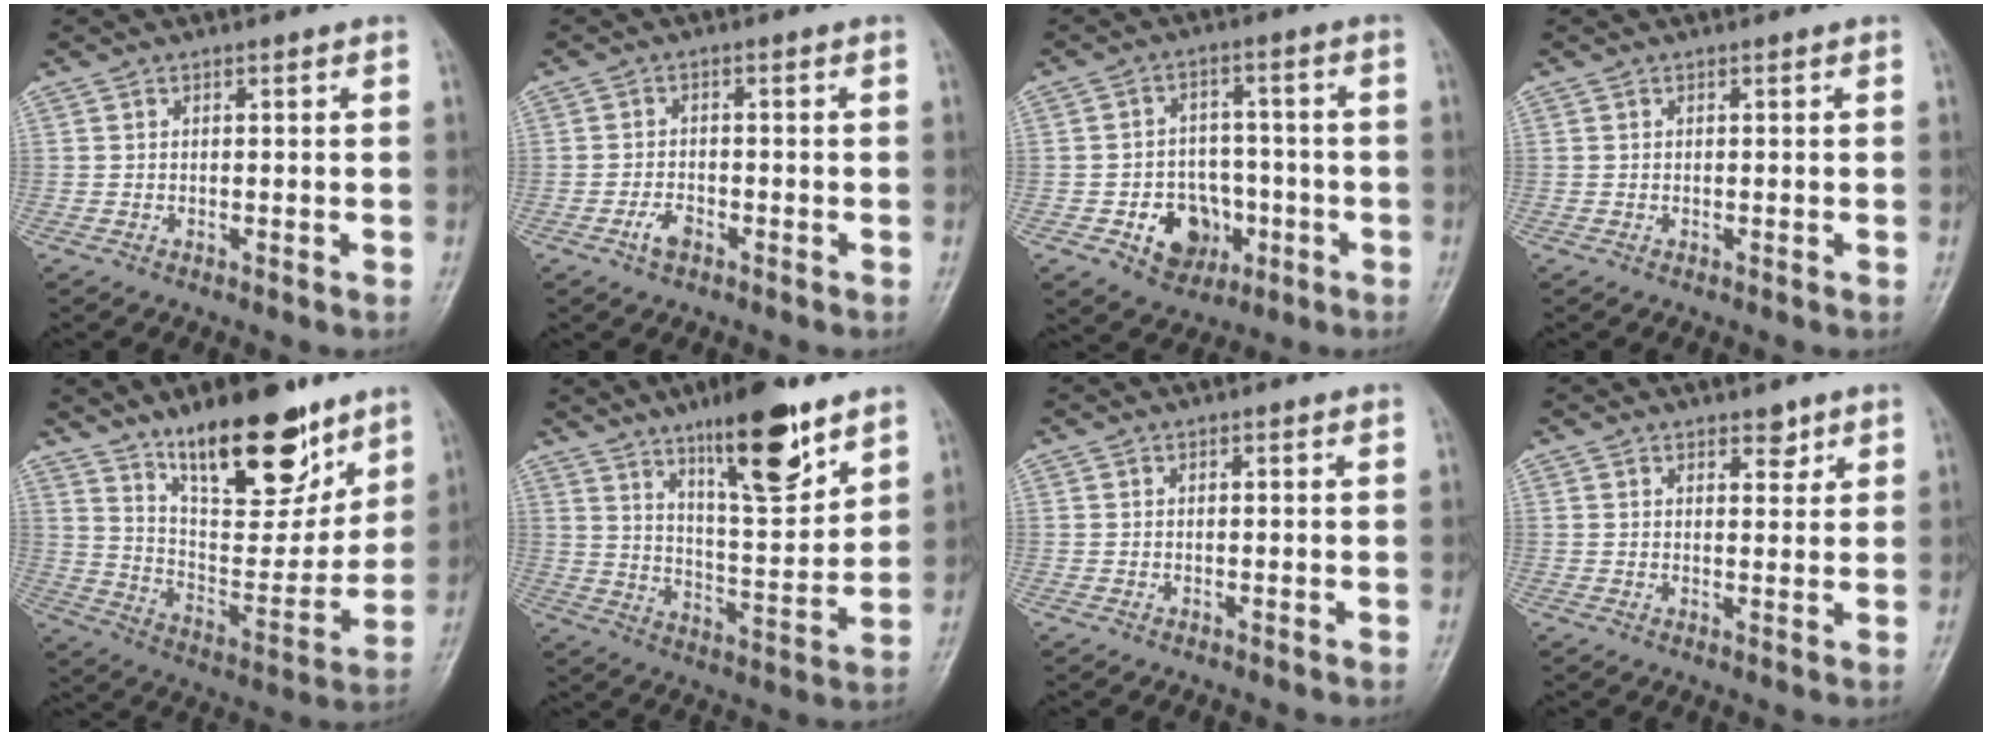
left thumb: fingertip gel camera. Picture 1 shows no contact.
{"total": 2.9, "force": [-1.6, 1.6, 1.8], "torque": [-0.034, 0.011, -0.030]}
{"total": 9.7, "force": [-3.5, 7.6, 4.9], "torque": [-0.031, 0.026, -0.049]}
{"total": 0.0}
{"total": 21.4, "force": [14.2, 8.1, 13.8], "torque": [-0.163, -0.082, 0.240]}
{"total": 16.4, "force": [10.5, 4.2, 11.9], "torque": [-0.163, -0.065, 0.179]}
{"total": 0.0}
{"total": 2.6, "force": [1.9, 1.4, 1.2], "torque": [-0.001, -0.011, 0.027]}